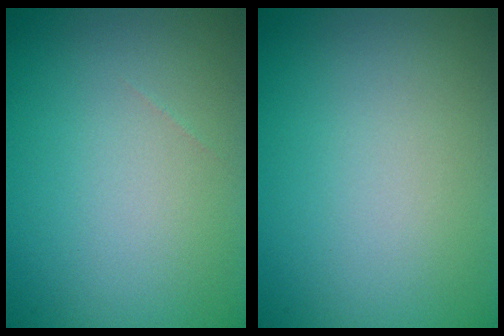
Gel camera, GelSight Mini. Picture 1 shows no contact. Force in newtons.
{"total": 0.0}